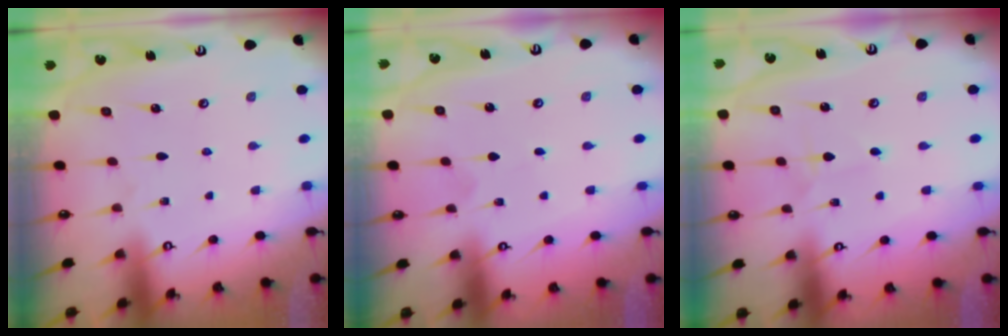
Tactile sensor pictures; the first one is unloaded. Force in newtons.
{"total": 0.0}
{"total": 1.1, "press": 1.0, "slide": 0.1}